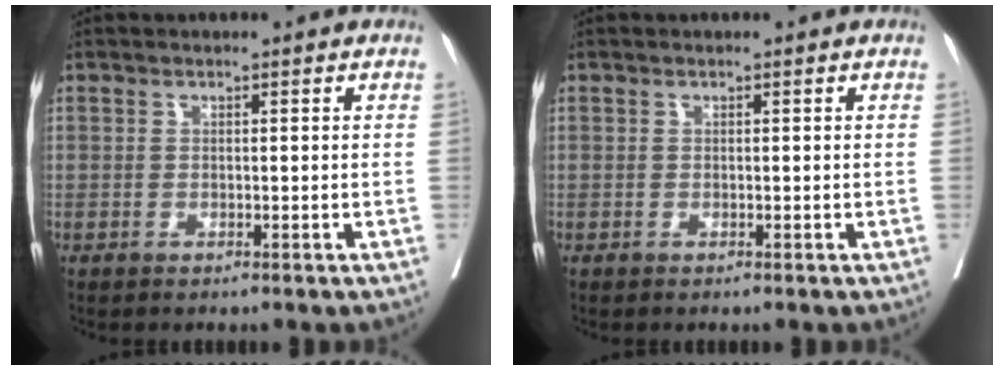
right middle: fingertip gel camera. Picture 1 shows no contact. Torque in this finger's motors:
{"motor_torque": [0.00, 0.00, 0.00, 0.00]}